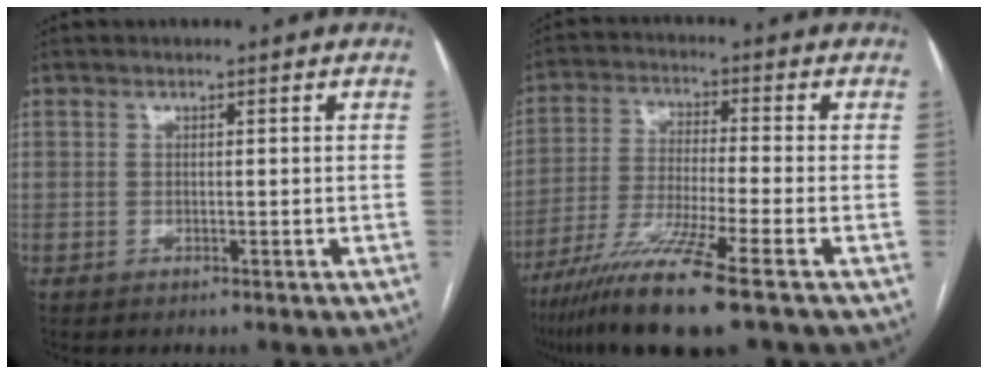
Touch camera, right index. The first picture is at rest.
{"total": 12.6, "force": [-8.1, -0.7, 9.6], "torque": [-0.192, -0.036, -0.149]}